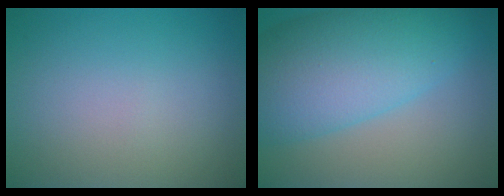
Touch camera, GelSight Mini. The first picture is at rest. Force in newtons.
{"total": 9.9, "press": 9.9, "slide": 0.2}